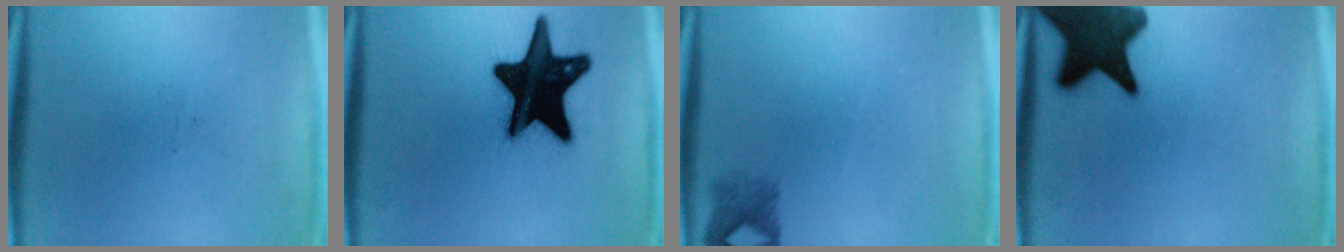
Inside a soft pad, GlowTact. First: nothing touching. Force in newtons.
{"total": 20.2}
{"total": 2.0}
{"total": 14.4}